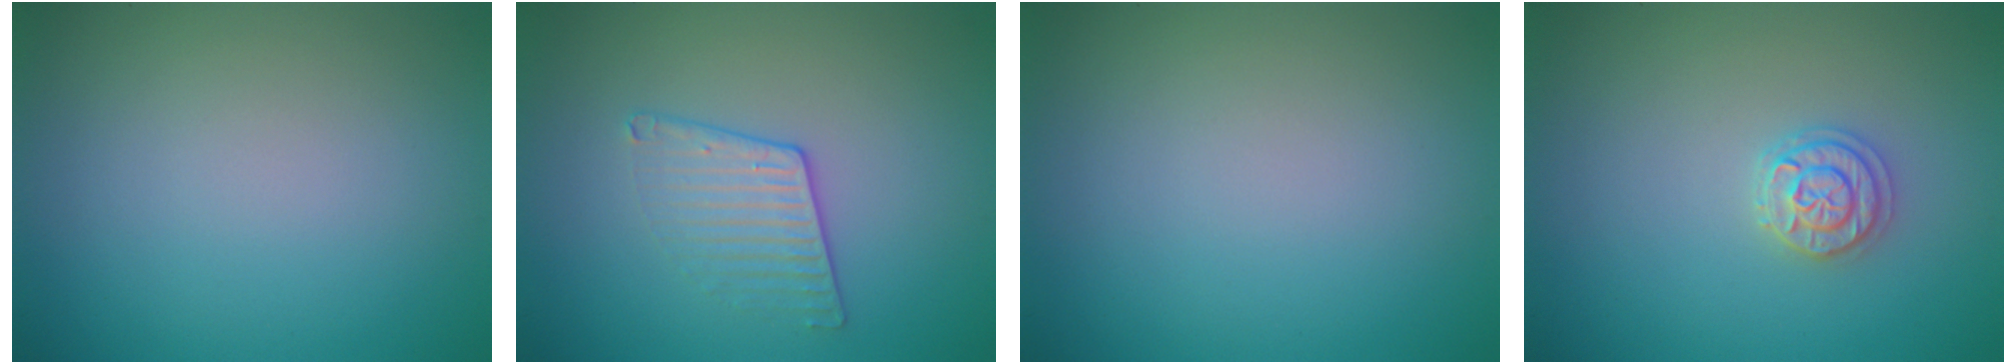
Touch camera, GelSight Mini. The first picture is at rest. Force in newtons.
{"total": 2.0, "press": 1.5, "slide": 1.3}
{"total": 0.0}
{"total": 2.1, "press": 2.1, "slide": 0.5}